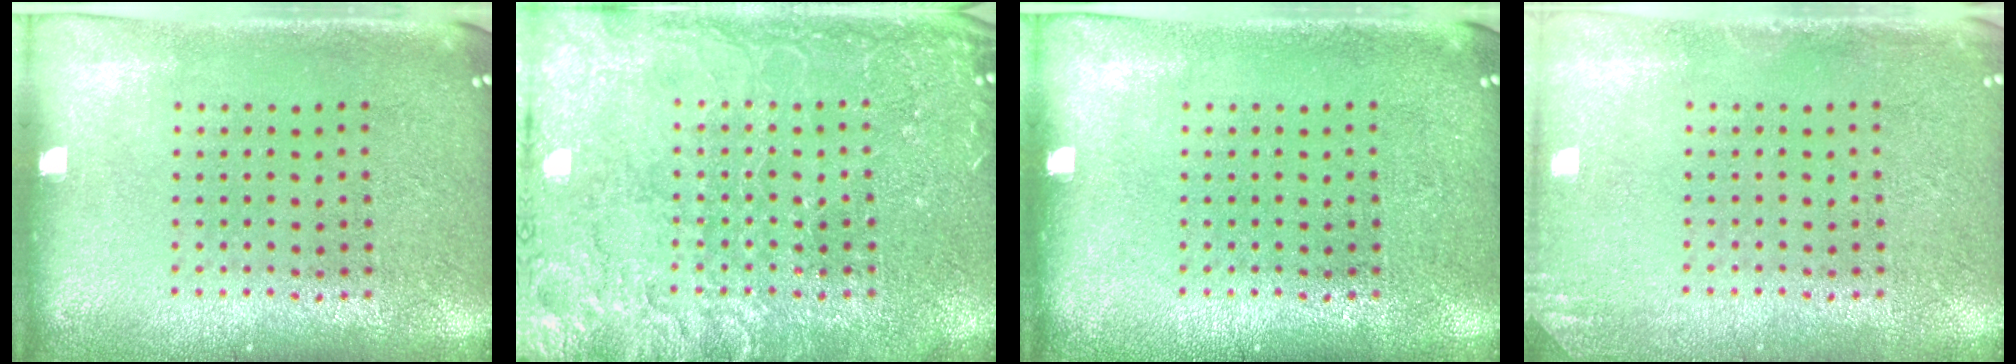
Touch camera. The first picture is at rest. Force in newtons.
{"total": 5.4, "press": 5.4, "slide": 0.7}
{"total": 0.0}
{"total": 1.3, "press": 1.3, "slide": 0.1}